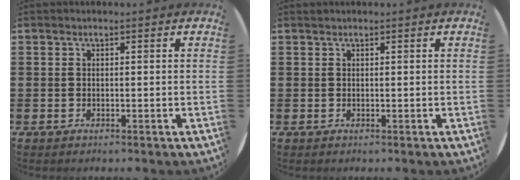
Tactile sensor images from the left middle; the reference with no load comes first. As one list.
[{"total": 0.0}]